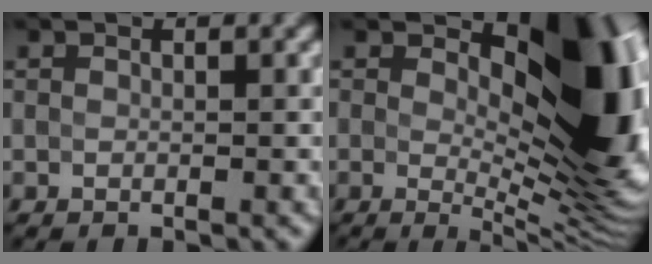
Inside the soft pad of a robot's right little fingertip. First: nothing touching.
{"total": 11.6, "force": [2.4, 5.0, 10.2], "torque": [-0.139, -0.005, 0.042]}